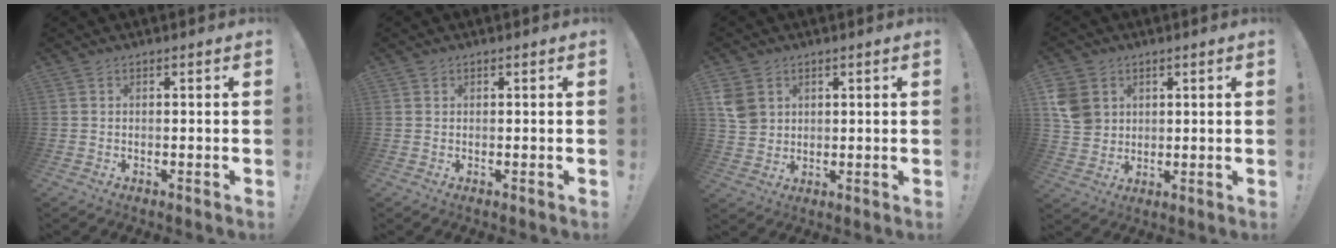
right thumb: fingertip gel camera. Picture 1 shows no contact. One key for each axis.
{"total": 0.7, "fx": 0.5, "fy": 0.5, "fz": 0.0, "tx": 0.003, "ty": -0.002, "tz": 0.009}
{"total": 6.5, "fx": 2.6, "fy": 5.4, "fz": 2.6, "tx": -0.046, "ty": -0.006, "tz": 0.052}
{"total": 8.2, "fx": 2.9, "fy": 7.0, "fz": 3.0, "tx": -0.050, "ty": -0.007, "tz": 0.063}